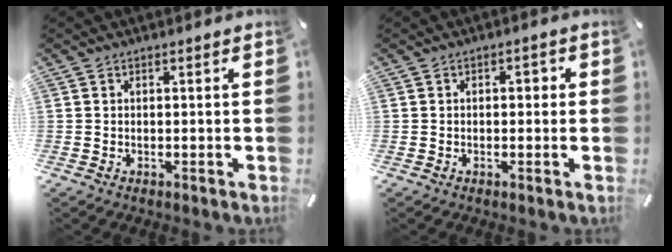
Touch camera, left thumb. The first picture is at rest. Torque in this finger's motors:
{"motor_torque": [0.18, 0.44, -0.01, -0.18, 0.04]}